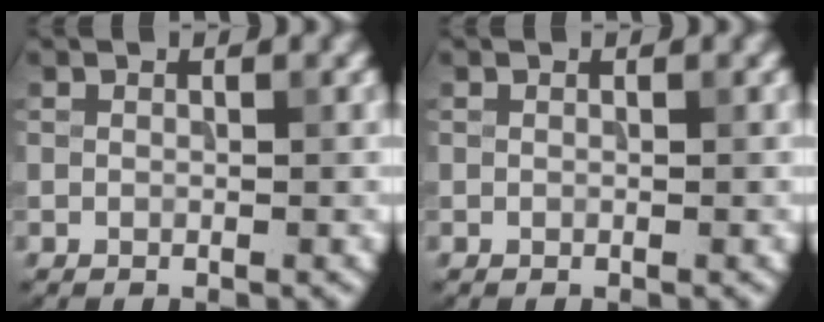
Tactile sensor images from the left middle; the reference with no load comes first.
{"total": 0.0}